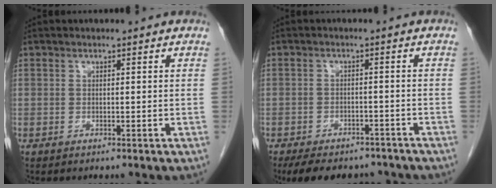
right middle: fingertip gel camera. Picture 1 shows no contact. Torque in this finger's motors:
{"motor_torque": [0.64, -0.72, 0.04, 0.02]}